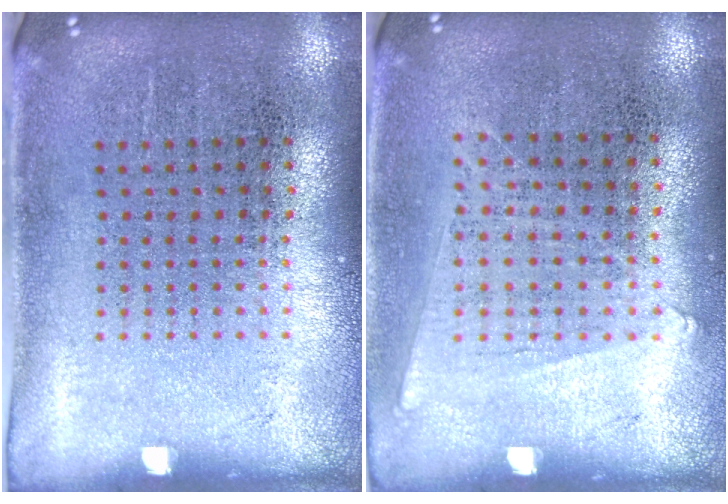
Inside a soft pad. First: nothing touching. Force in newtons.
{"total": 0.7, "press": 0.6, "slide": 0.4}